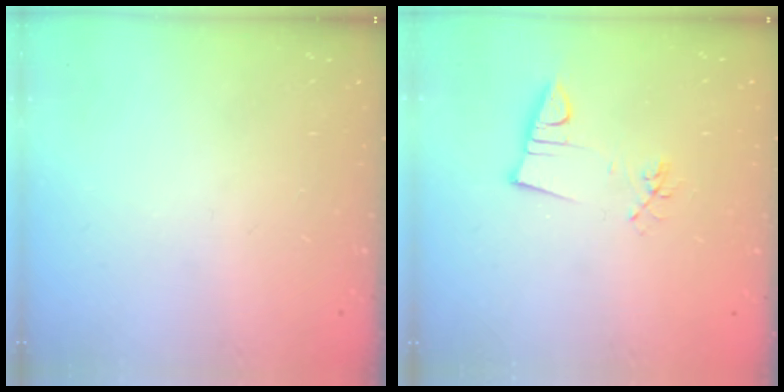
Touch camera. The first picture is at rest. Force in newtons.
{"total": 2.9, "press": 1.3, "slide": 2.6}